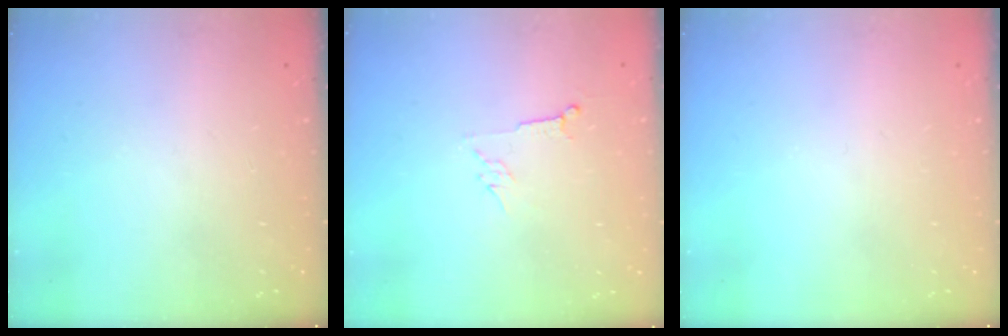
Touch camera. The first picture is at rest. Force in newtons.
{"total": 4.0, "press": 4.0, "slide": 0.7}
{"total": 0.0}